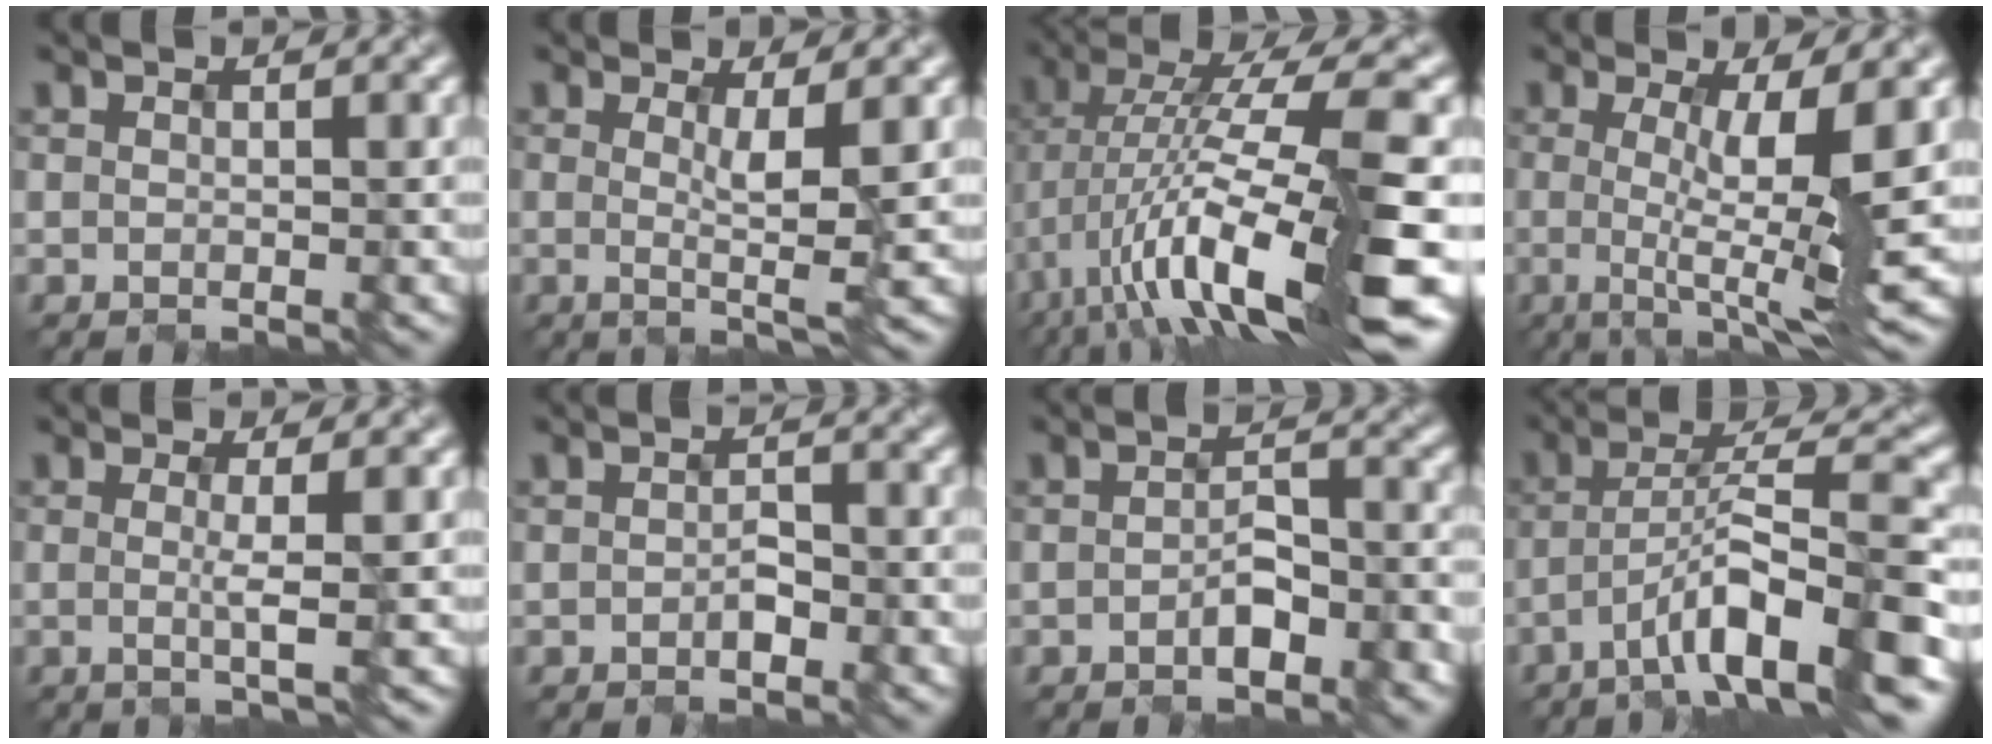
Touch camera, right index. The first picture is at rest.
{"total": 3.4, "force": [0.0, 0.3, 3.4], "torque": [-0.057, -0.012, 0.003]}
{"total": 14.1, "force": [-3.6, 2.7, 13.4], "torque": [-0.228, 0.015, -0.048]}
{"total": 7.2, "force": [-0.2, 1.3, 7.1], "torque": [-0.101, -0.011, -0.003]}
{"total": 2.3, "force": [-0.3, 0.3, 2.3], "torque": [-0.042, -0.006, -0.007]}
{"total": 1.6, "force": [-0.9, 0.8, 1.1], "torque": [-0.024, -0.002, -0.011]}
{"total": 3.5, "force": [-1.6, 1.7, 2.7], "torque": [-0.051, 0.001, -0.024]}
{"total": 8.5, "force": [-4.2, 1.5, 7.3], "torque": [-0.115, 0.014, -0.073]}